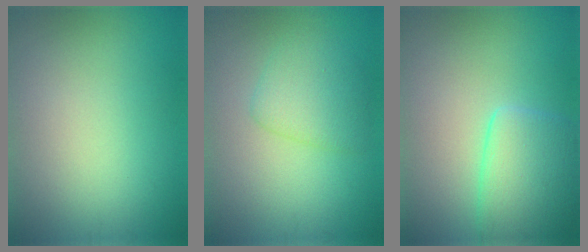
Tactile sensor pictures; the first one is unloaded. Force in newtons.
{"total": 3.0, "press": 3.0, "slide": 0.2}
{"total": 4.6, "press": 4.6, "slide": 0.5}